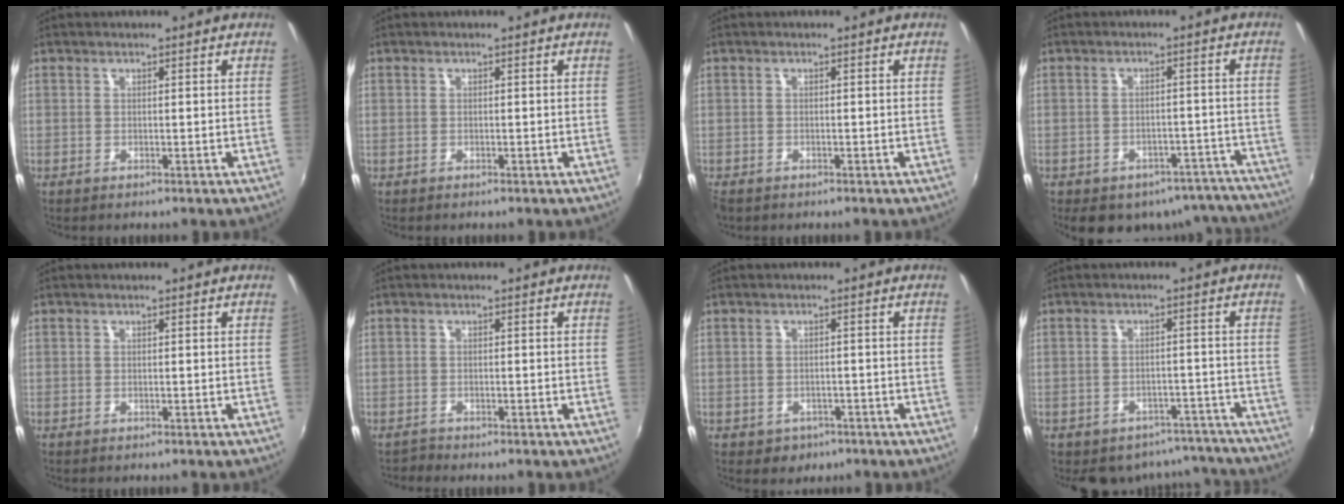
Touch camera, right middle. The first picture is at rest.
{"total": 0.0}
{"total": 1.8, "force": [-1.3, 1.0, 0.6], "torque": [-0.016, -0.008, -0.024]}
{"total": 16.2, "force": [-12.9, 8.4, 5.1], "torque": [-0.096, 0.020, -0.134]}
{"total": 0.0}
{"total": 1.0, "force": [-1.0, 0.1, -0.3], "torque": [0.006, -0.001, -0.020]}
{"total": 3.6, "force": [-1.7, 3.1, 1.0], "torque": [-0.029, -0.003, -0.018]}
{"total": 11.4, "force": [-9.7, 5.6, 2.2], "torque": [-0.045, 0.020, -0.104]}